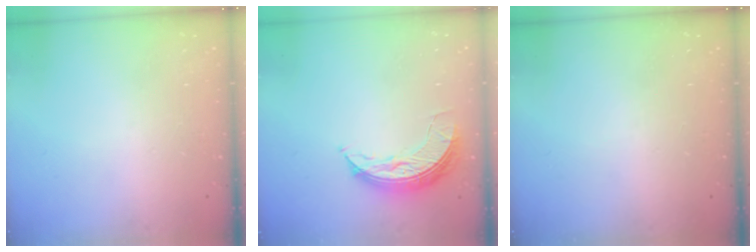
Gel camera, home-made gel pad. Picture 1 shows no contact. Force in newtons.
{"total": 7.6, "press": 7.6, "slide": 0.1}
{"total": 0.0}